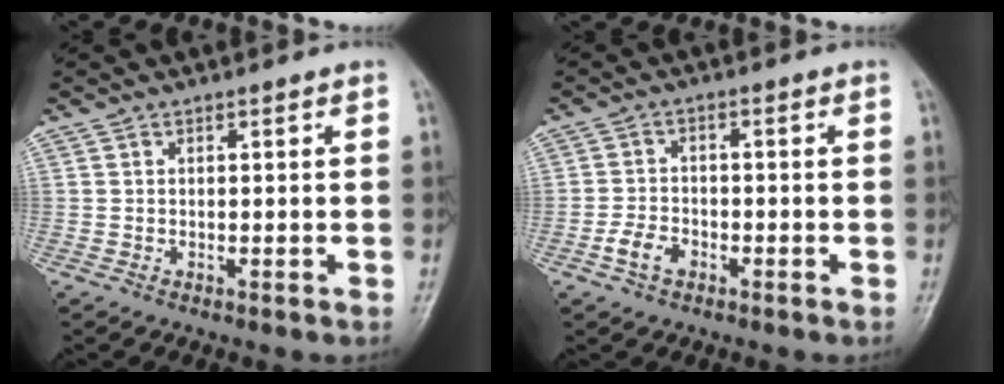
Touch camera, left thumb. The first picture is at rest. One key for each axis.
{"total": 4.2, "fx": -2.1, "fy": 2.7, "fz": 2.4, "tx": -0.042, "ty": 0.015, "tz": -0.042}